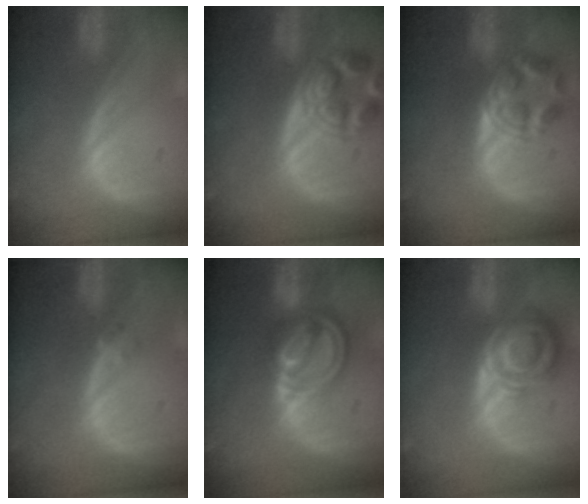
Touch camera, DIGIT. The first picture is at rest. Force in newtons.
{"total": 6.8, "press": 6.3, "slide": 2.6}
{"total": 5.7, "press": 5.1, "slide": 2.4}
{"total": 0.9, "press": 0.9, "slide": 0.2}
{"total": 8.3, "press": 7.1, "slide": 4.4}
{"total": 8.4, "press": 7.2, "slide": 4.2}